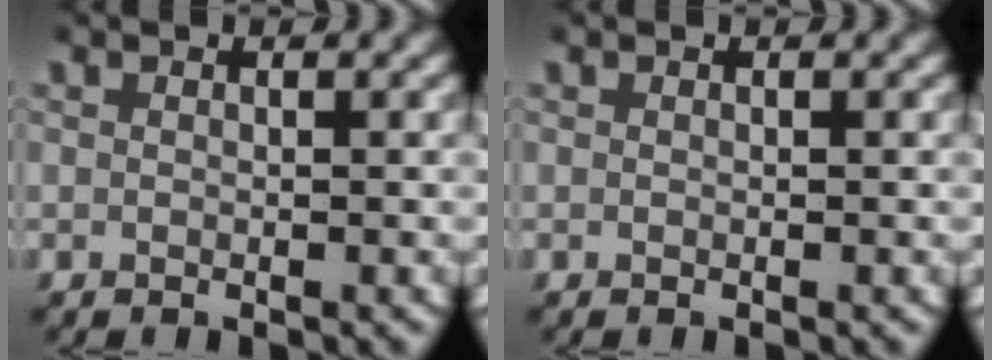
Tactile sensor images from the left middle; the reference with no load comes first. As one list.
[{"total": 0.0}]